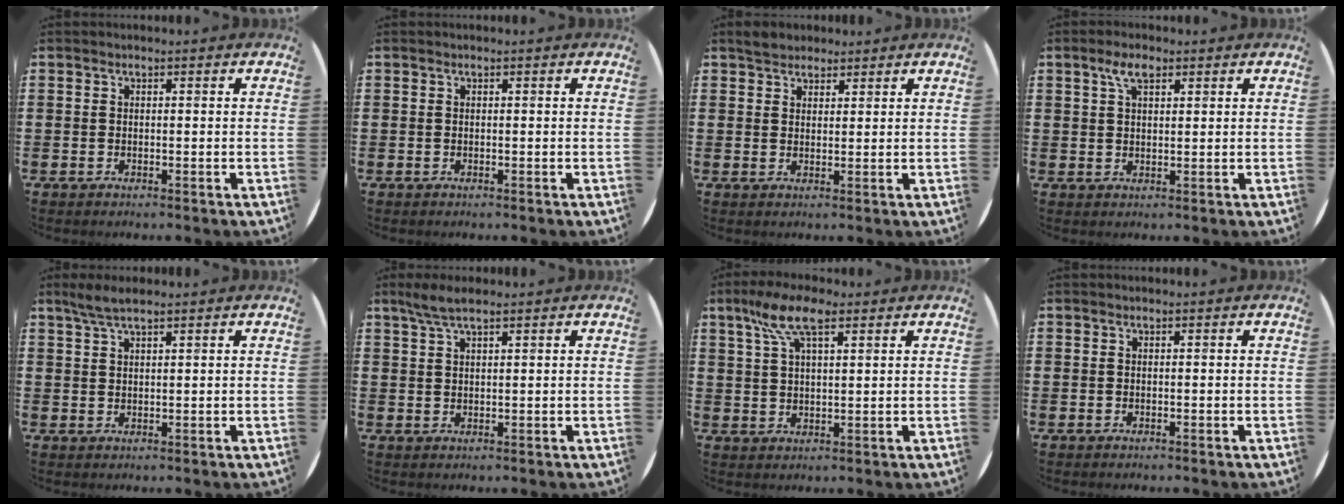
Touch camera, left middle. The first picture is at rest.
{"total": 0.0}
{"total": 2.4, "force": [2.2, 1.0, 0.1], "torque": [0.002, 0.003, 0.043]}
{"total": 3.7, "force": [2.3, 1.6, 2.4], "torque": [-0.044, 0.006, 0.039]}
{"total": 3.0, "force": [2.3, 0.6, 1.9], "torque": [-0.041, 0.004, 0.042]}
{"total": 3.2, "force": [2.4, 0.6, 2.1], "torque": [-0.045, 0.005, 0.042]}
{"total": 7.7, "force": [4.4, 2.8, 5.6], "torque": [-0.123, 0.010, 0.079]}
{"total": 0.0}